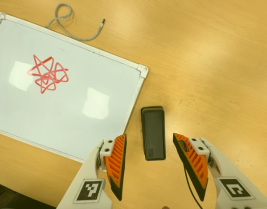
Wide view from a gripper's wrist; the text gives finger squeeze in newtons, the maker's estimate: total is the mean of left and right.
{"total": 0.0}